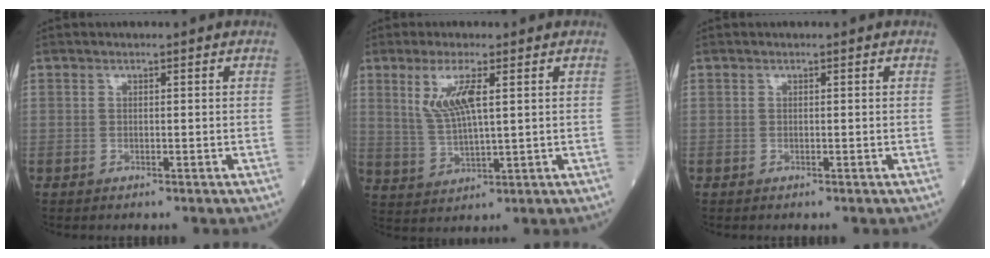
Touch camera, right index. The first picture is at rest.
{"total": 6.8, "force": [2.6, 0.9, 6.2], "torque": [-0.135, -0.001, 0.058]}
{"total": 0.0}